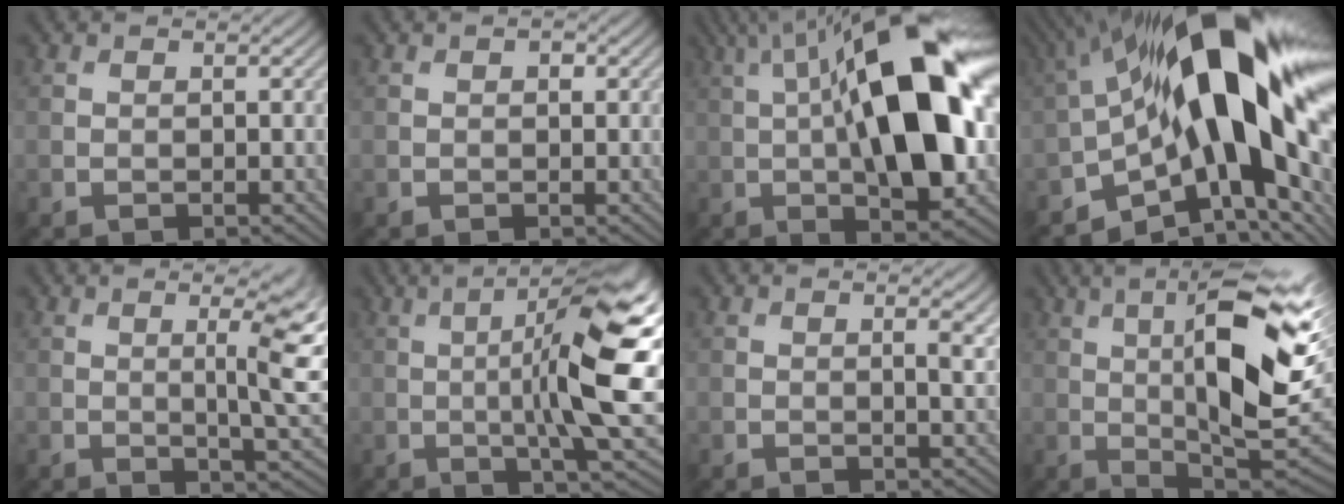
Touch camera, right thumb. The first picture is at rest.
{"total": 0.7, "force": [0.2, 0.4, 0.5], "torque": [-0.005, -0.001, 0.000]}
{"total": 18.6, "force": [2.3, 6.5, 17.2], "torque": [-0.261, 0.035, 0.022]}
{"total": 19.9, "force": [0.6, 9.3, 17.6], "torque": [-0.286, -0.001, 0.006]}
{"total": 8.3, "force": [1.2, 1.7, 8.1], "torque": [-0.117, 0.007, 0.020]}
{"total": 15.3, "force": [0.5, 3.3, 14.9], "torque": [-0.221, 0.009, 0.017]}
{"total": 2.5, "force": [0.7, 0.5, 2.3], "torque": [-0.040, -0.001, 0.012]}
{"total": 17.3, "force": [3.8, 4.8, 16.2], "torque": [-0.258, 0.022, 0.067]}